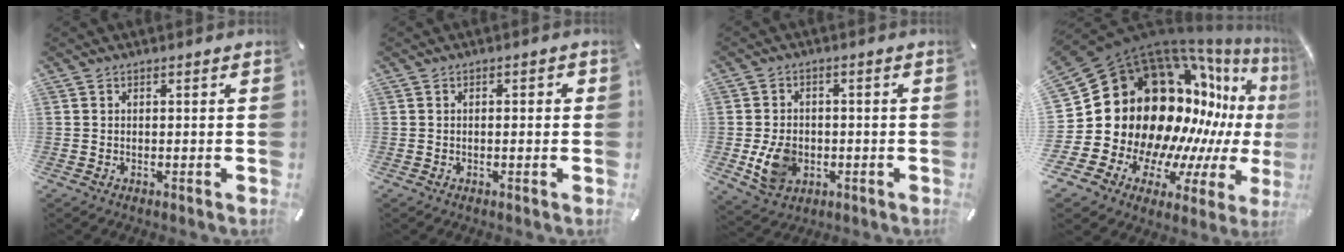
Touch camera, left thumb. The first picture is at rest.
{"total": 1.4, "force": [-0.3, 0.6, 1.2], "torque": [-0.023, 0.003, -0.006]}
{"total": 8.2, "force": [-1.5, 6.6, 4.6], "torque": [-0.095, 0.002, -0.026]}
{"total": 30.1, "force": [4.1, 21.8, 20.3], "torque": [-0.292, -0.157, 0.154]}